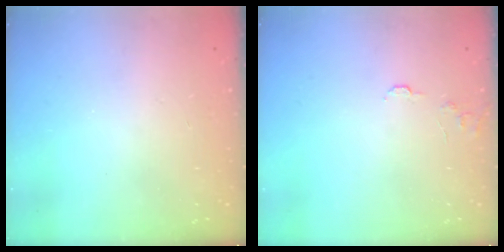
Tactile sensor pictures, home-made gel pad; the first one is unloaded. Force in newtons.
{"total": 5.0, "press": 4.9, "slide": 0.4}